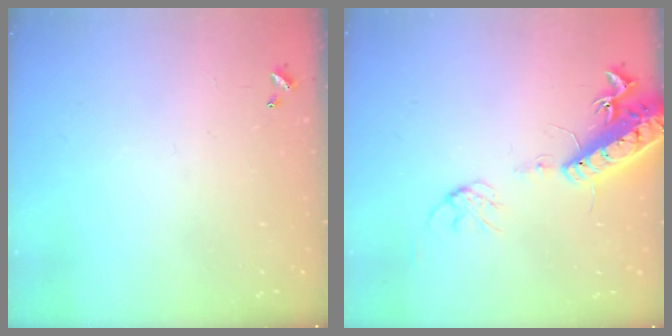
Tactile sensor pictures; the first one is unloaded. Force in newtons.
{"total": 16.2, "press": 15.7, "slide": 3.7}